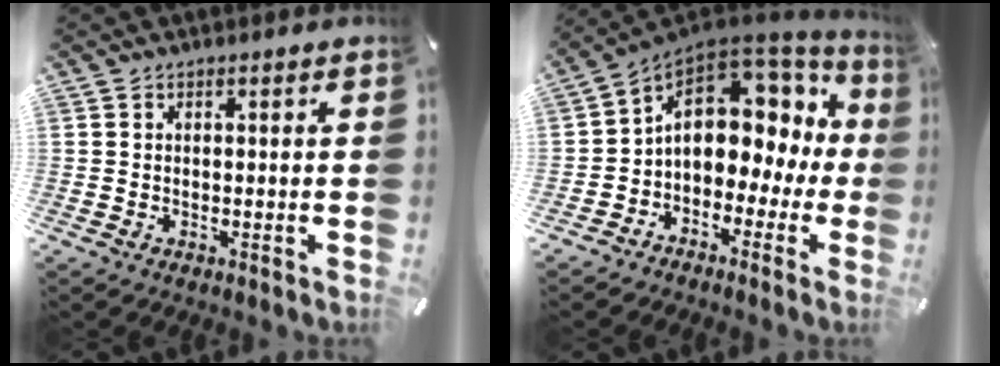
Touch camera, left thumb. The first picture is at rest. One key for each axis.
{"total": 11.9, "fx": 2.3, "fy": 9.0, "fz": 7.4, "tx": -0.117, "ty": -0.017, "tz": 0.041}